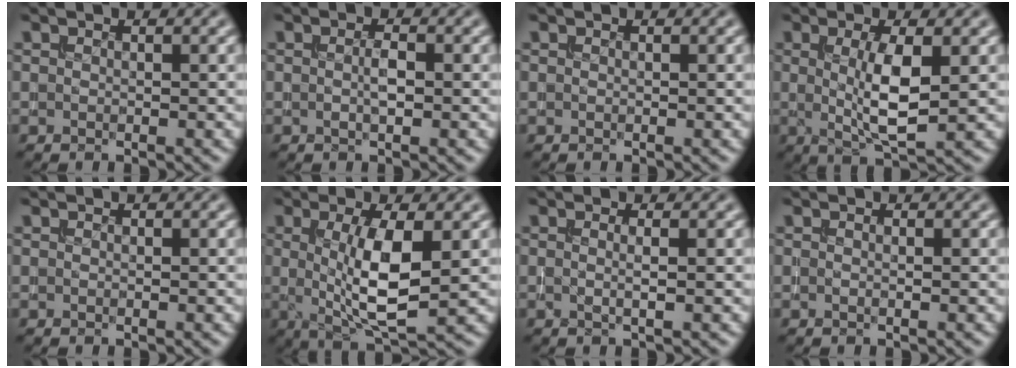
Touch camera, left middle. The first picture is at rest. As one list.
[{"total": 1.2, "force": [-0.2, 0.3, 1.1], "torque": [-0.025, 0.003, -0.004]}, {"total": 0.0}, {"total": 4.4, "force": [0.2, 0.9, 4.3], "torque": [-0.083, -0.007, 0.010]}, {"total": 0.0}, {"total": 6.3, "force": [0.2, 1.6, 6.1], "torque": [-0.111, -0.009, 0.007]}, {"total": 1.0, "force": [0.0, 0.1, 1.0], "torque": [-0.011, 0.001, -0.009]}, {"total": 0.0}]